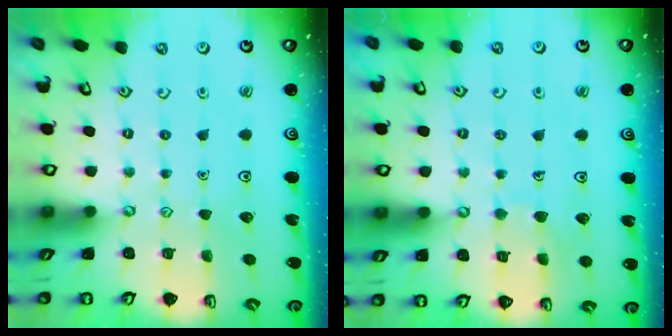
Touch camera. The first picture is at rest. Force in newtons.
{"total": 5.6, "press": 5.6, "slide": 0.2}